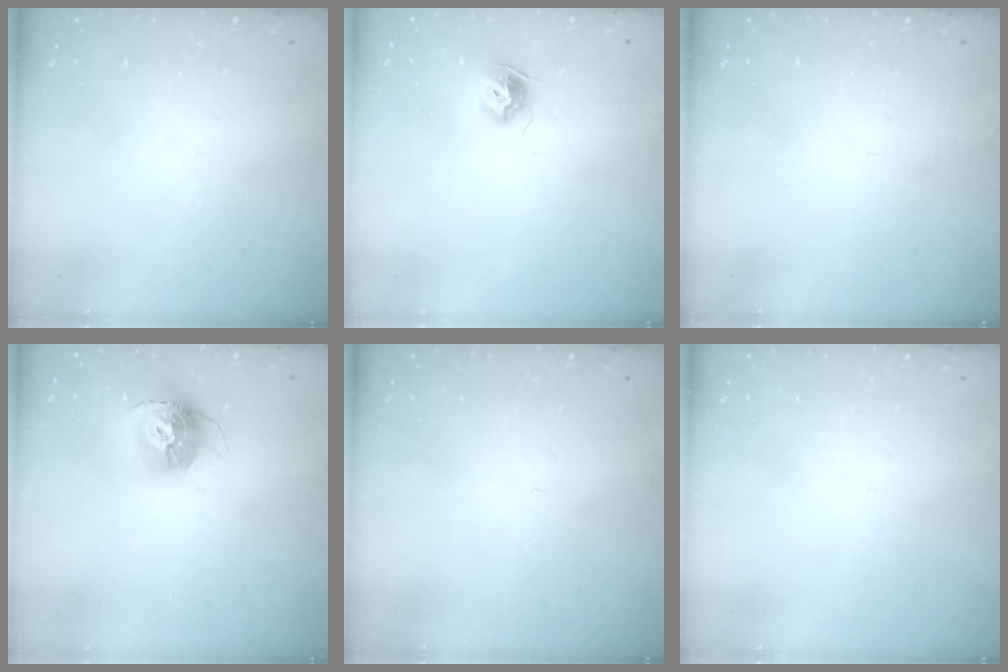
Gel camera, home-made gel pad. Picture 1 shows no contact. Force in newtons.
{"total": 8.0, "press": 7.9, "slide": 0.5}
{"total": 0.0}
{"total": 13.8, "press": 13.8, "slide": 1.0}
{"total": 0.0}
{"total": 0.0}